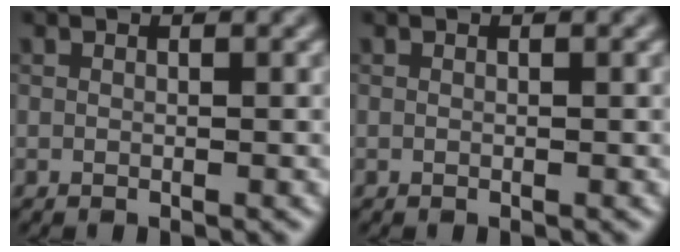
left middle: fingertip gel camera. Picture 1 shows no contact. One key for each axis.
{"total": 0.0}